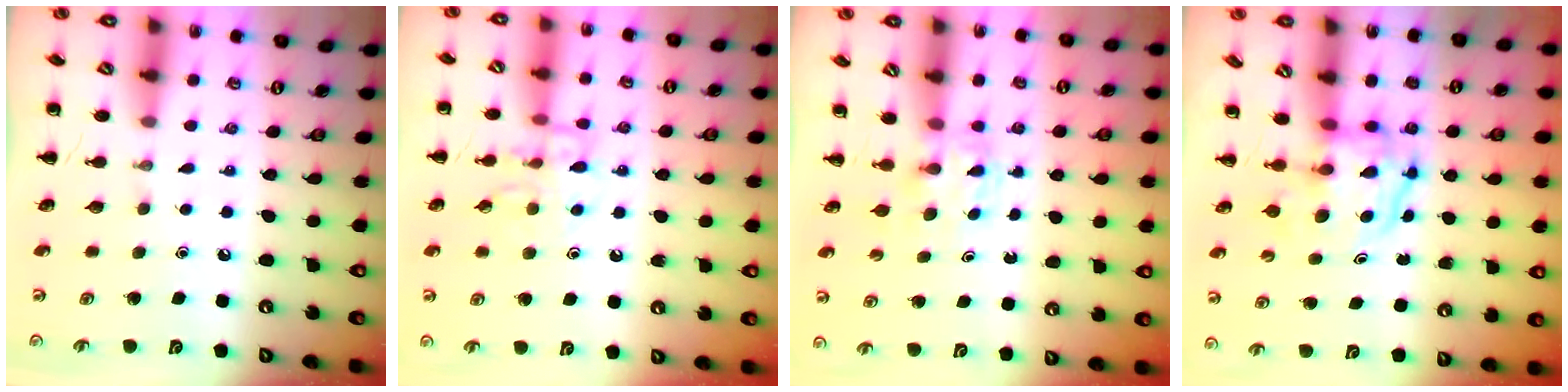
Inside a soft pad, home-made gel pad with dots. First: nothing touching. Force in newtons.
{"total": 10.6, "press": 10.6, "slide": 0.5}
{"total": 2.6, "press": 2.4, "slide": 1.1}
{"total": 3.7, "press": 3.7, "slide": 0.6}